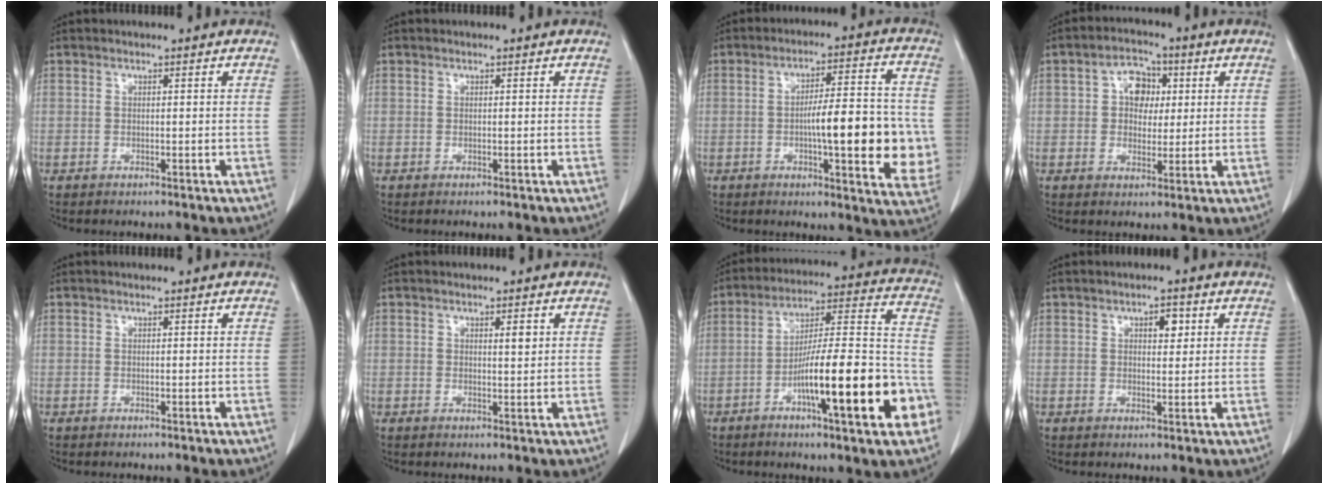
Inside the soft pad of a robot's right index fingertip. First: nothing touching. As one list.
[{"total": 0.0}, {"total": 15.2, "force": [-1.9, 3.2, 14.7], "torque": [-0.198, 0.011, -0.023]}, {"total": 5.8, "force": [1.3, 4.2, 3.7], "torque": [-0.060, 0.019, 0.022]}, {"total": 0.0}, {"total": 1.6, "force": [0.8, 0.5, 1.3], "torque": [-0.018, 0.000, 0.016]}, {"total": 21.0, "force": [-7.9, 2.6, 19.3], "torque": [-0.256, 0.015, -0.114]}, {"total": 2.7, "force": [1.1, 1.3, 2.1], "torque": [-0.028, 0.001, 0.015]}]